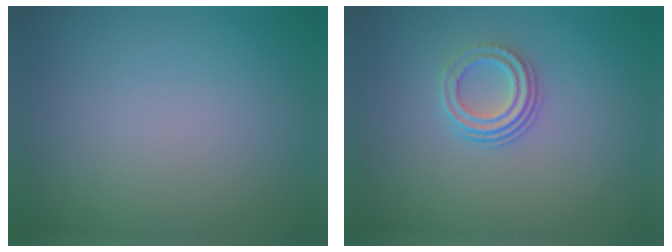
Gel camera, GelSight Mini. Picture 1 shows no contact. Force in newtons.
{"total": 3.0, "press": 2.2, "slide": 2.0}